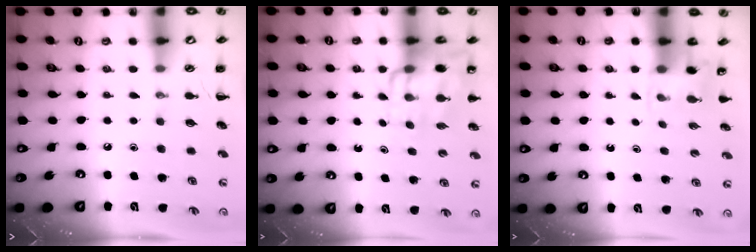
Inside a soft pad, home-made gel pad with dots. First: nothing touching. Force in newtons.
{"total": 10.8, "press": 10.5, "slide": 2.9}
{"total": 2.6, "press": 2.5, "slide": 0.9}